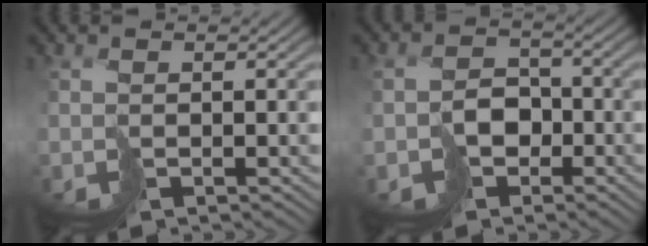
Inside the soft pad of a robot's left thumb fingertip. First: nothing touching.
{"total": 4.3, "force": [-2.0, 3.2, 2.0], "torque": [-0.026, 0.002, -0.048]}